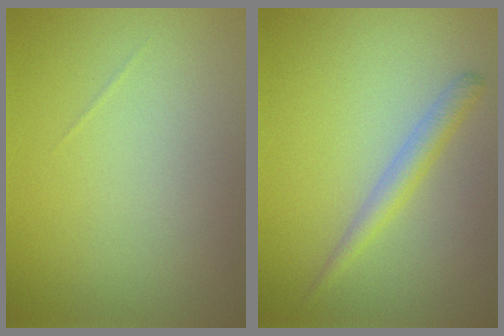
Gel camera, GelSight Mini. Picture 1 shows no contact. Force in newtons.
{"total": 1.7, "press": 1.7, "slide": 0.1}